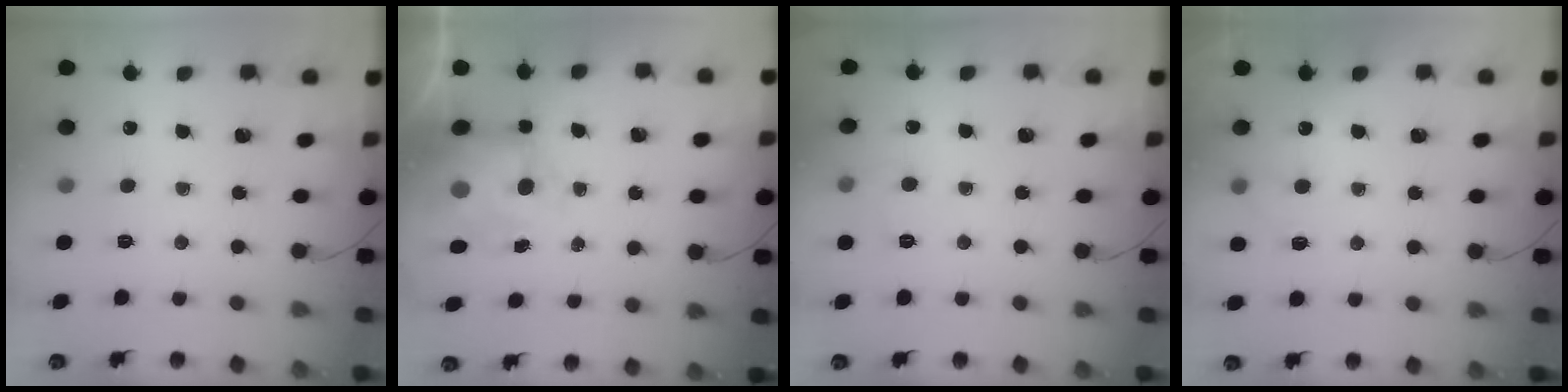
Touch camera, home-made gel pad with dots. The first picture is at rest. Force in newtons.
{"total": 6.4, "press": 6.4, "slide": 0.5}
{"total": 6.4, "press": 6.2, "slide": 1.6}
{"total": 6.3, "press": 6.1, "slide": 1.5}